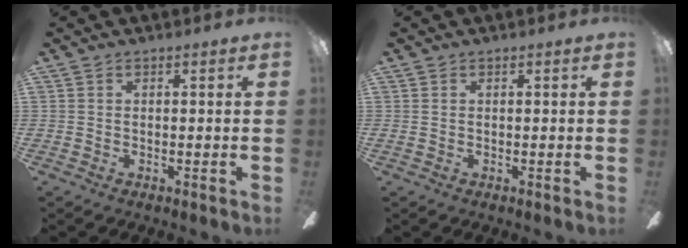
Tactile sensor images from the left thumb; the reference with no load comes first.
{"total": 0.0}